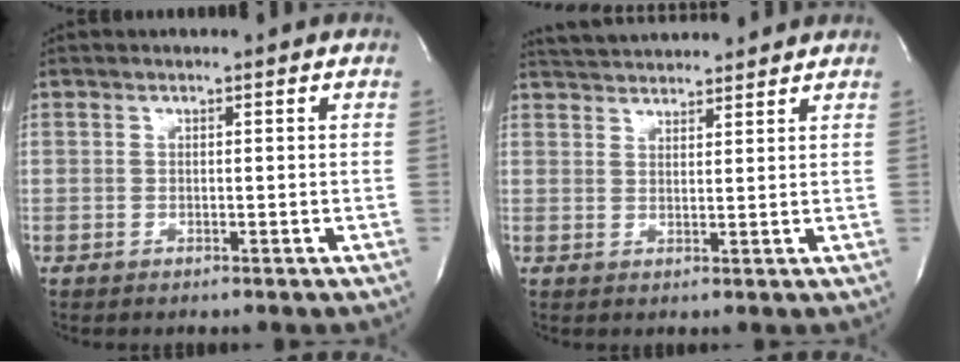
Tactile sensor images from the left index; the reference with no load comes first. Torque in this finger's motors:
{"motor_torque": [-0.09, -0.22, 0.22, 0.10]}